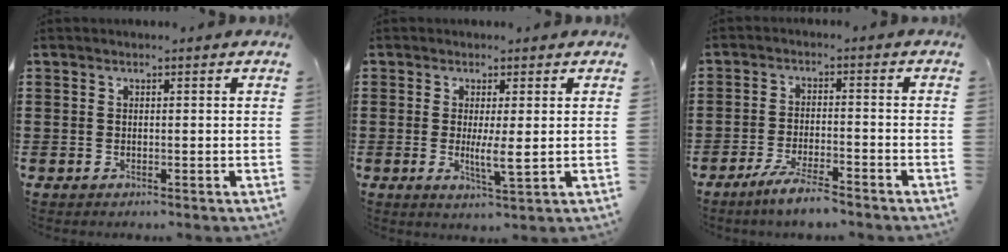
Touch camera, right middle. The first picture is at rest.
{"total": 3.7, "force": [0.1, 0.6, 3.6], "torque": [-0.052, -0.011, 0.000]}
{"total": 5.1, "force": [-4.3, 0.3, 2.8], "torque": [-0.066, -0.010, -0.083]}